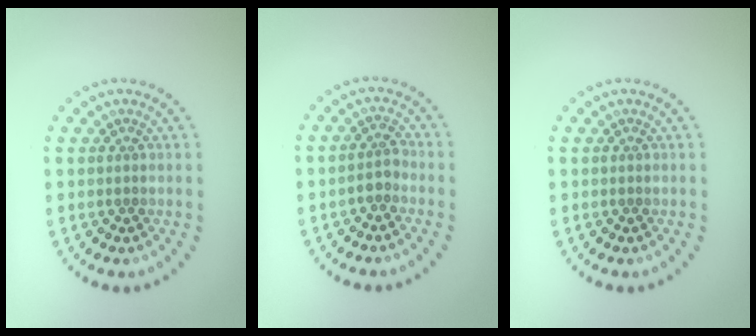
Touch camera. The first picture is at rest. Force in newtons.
{"total": 1.6, "press": 1.4, "slide": 0.8}
{"total": 0.0}